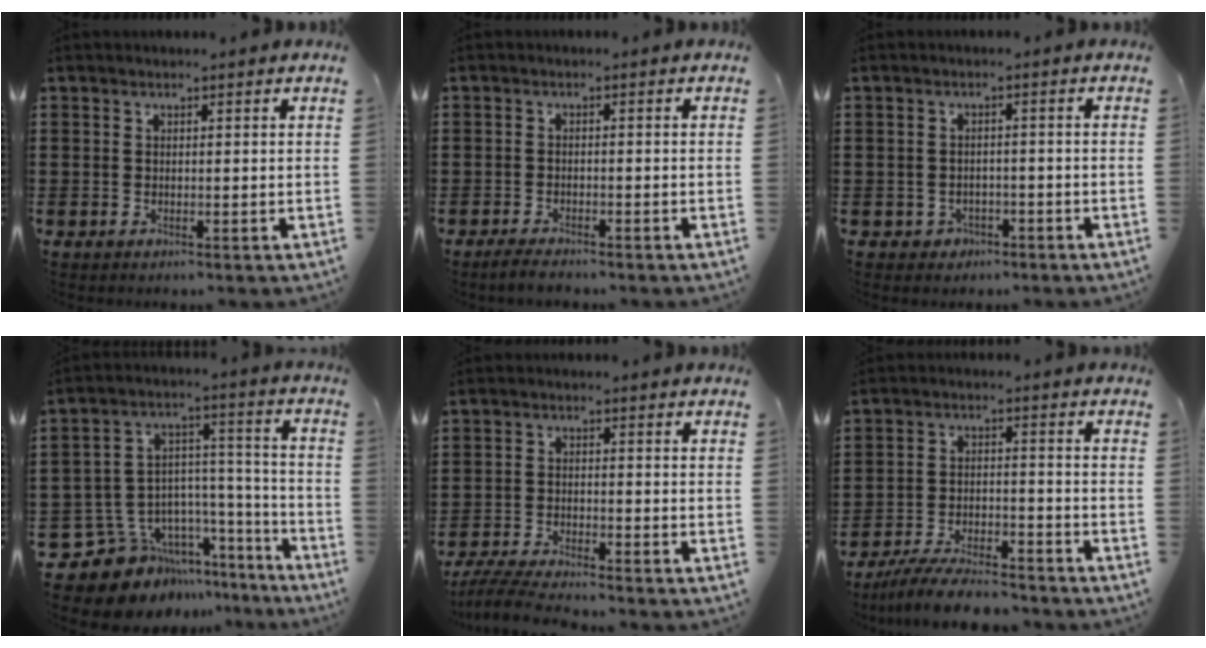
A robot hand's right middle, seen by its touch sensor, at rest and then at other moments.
{"total": 2.0, "force": [-1.9, 0.2, 0.6], "torque": [-0.020, -0.001, -0.040]}
{"total": 1.5, "force": [-1.2, 0.9, 0.0], "torque": [-0.009, -0.001, -0.028]}
{"total": 9.6, "force": [-7.1, 6.1, 1.8], "torque": [-0.062, 0.000, -0.128]}
{"total": 4.6, "force": [-4.4, 0.1, 1.4], "torque": [-0.045, -0.013, -0.091]}
{"total": 7.2, "force": [-6.7, 0.7, 2.5], "torque": [-0.052, 0.003, -0.128]}